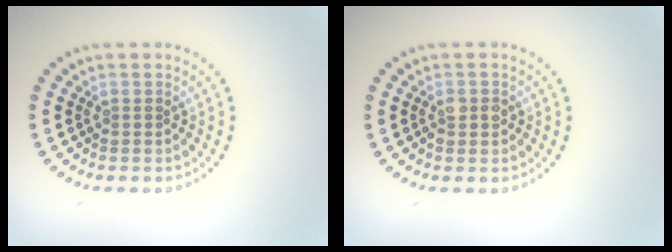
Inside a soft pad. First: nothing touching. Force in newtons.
{"total": 1.6, "press": 1.6, "slide": 0.3}